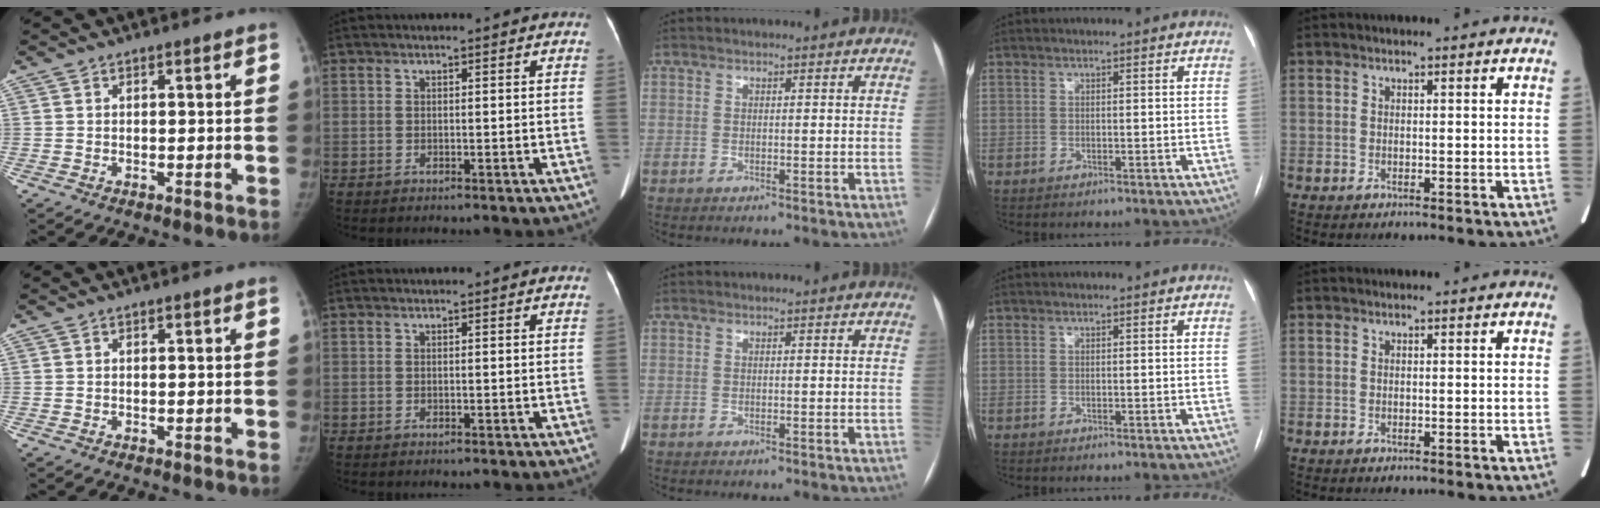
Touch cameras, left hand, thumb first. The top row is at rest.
{}